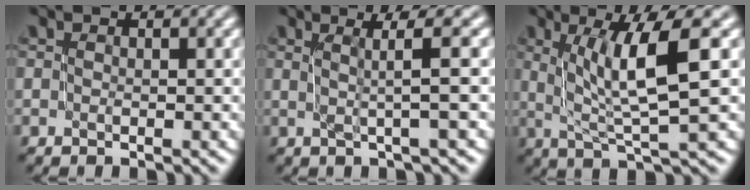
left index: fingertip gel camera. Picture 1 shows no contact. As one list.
[{"total": 3.6, "force": [0.9, 0.4, 3.5], "torque": [-0.054, 0.013, 0.013]}, {"total": 6.8, "force": [1.7, 1.3, 6.4], "torque": [-0.095, 0.000, 0.032]}]